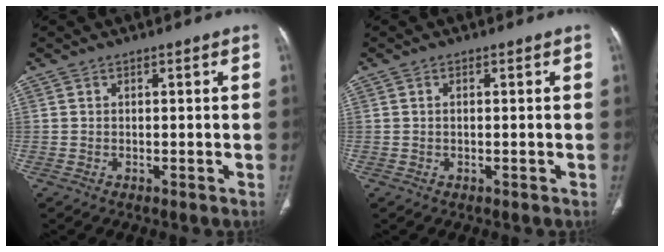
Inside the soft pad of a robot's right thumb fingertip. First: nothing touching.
{"total": 0.5, "force": [0.0, 0.1, 0.5], "torque": [-0.013, 0.000, -0.001]}